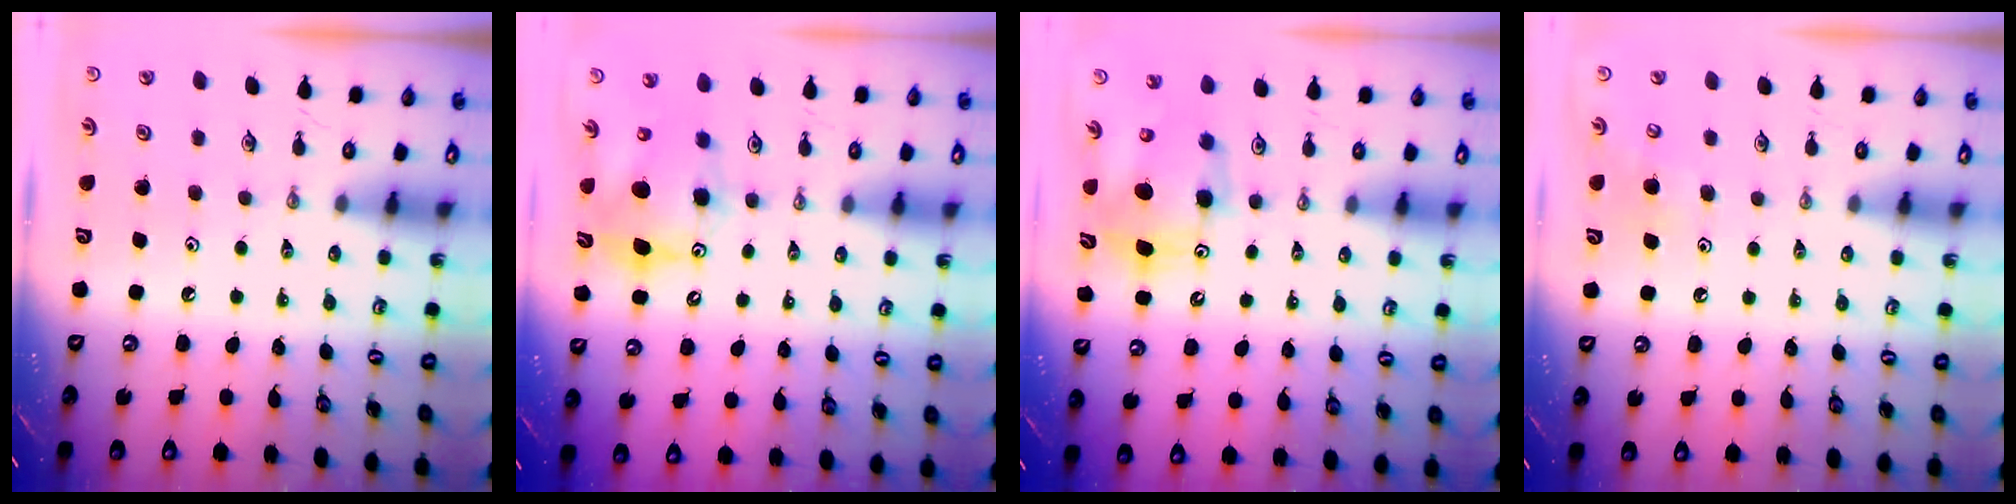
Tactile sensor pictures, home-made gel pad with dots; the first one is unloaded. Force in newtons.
{"total": 9.4, "press": 9.4, "slide": 0.7}
{"total": 8.0, "press": 7.8, "slide": 1.8}
{"total": 5.7, "press": 5.7, "slide": 0.9}